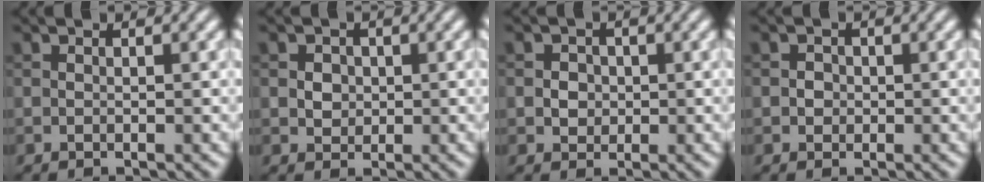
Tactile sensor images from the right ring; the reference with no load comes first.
{"total": 1.8, "force": [0.3, 1.6, 0.8], "torque": [-0.011, 0.003, 0.005]}
{"total": 1.9, "force": [0.1, 1.7, 0.8], "torque": [-0.003, 0.003, 0.001]}
{"total": 1.0, "force": [-0.1, 0.9, 0.3], "torque": [0.003, 0.000, -0.003]}